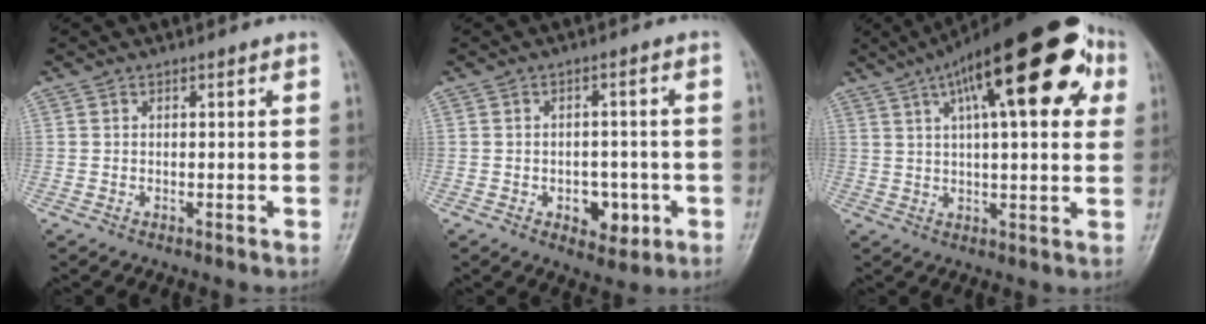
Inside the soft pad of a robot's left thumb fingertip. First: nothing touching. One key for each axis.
{"total": 5.9, "fx": -2.1, "fy": 4.0, "fz": 3.8, "tx": -0.020, "ty": 0.012, "tz": -0.023}
{"total": 24.2, "fx": 9.7, "fy": 8.1, "fz": 20.6, "tx": -0.294, "ty": 0.024, "tz": 0.140}